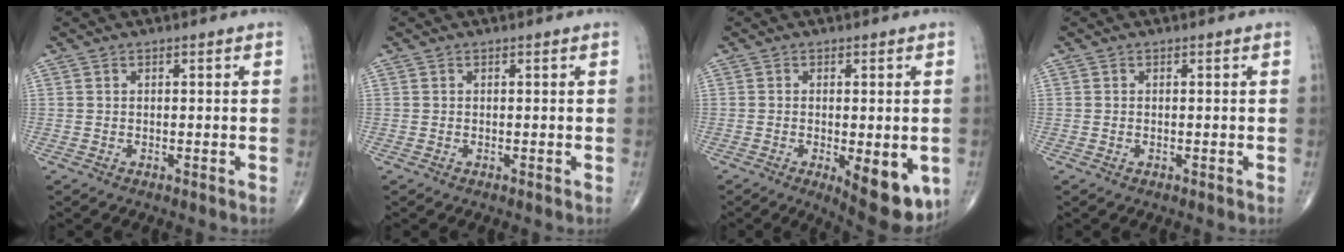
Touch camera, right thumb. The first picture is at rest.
{"total": 0.0}
{"total": 10.9, "force": [-3.5, 4.1, 9.5], "torque": [-0.114, -0.015, -0.038]}
{"total": 0.0}